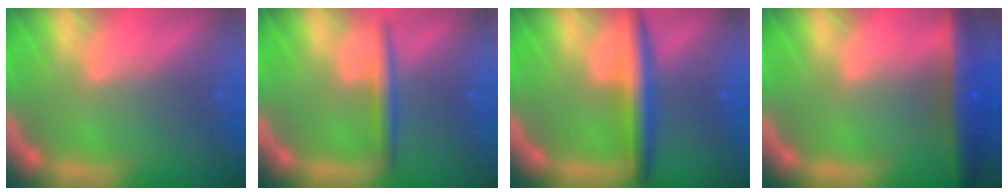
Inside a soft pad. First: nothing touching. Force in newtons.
{"total": 2.4}
{"total": 4.5}
{"total": 6.0}